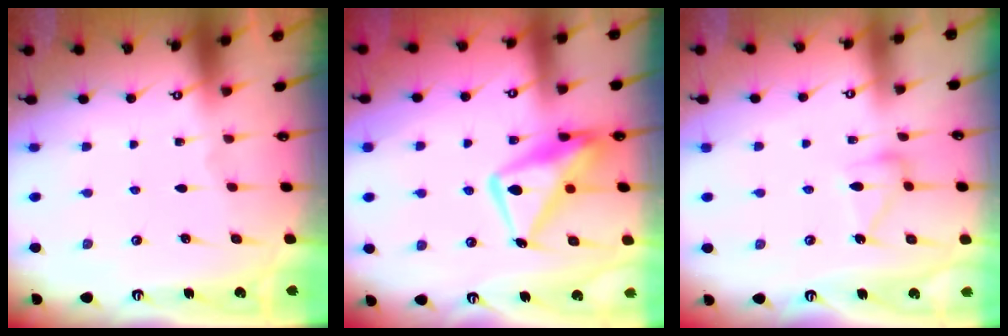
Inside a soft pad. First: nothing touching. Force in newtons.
{"total": 15.2, "press": 15.1, "slide": 1.4}
{"total": 10.5, "press": 10.5, "slide": 0.5}